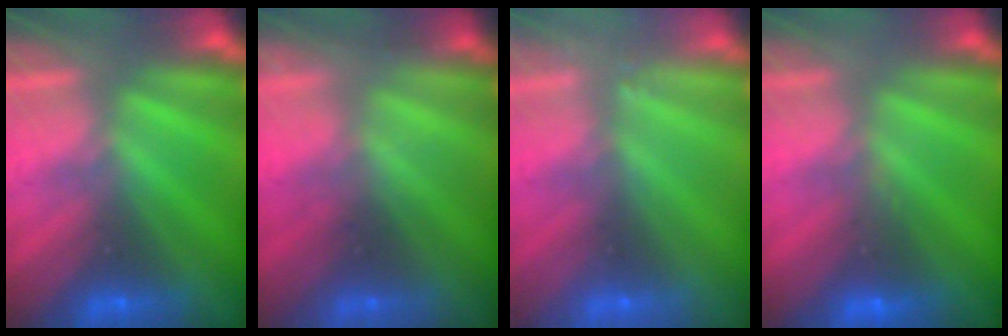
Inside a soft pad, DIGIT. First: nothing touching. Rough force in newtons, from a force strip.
{"total": 2.3}
{"total": 2.4}
{"total": 2.9}